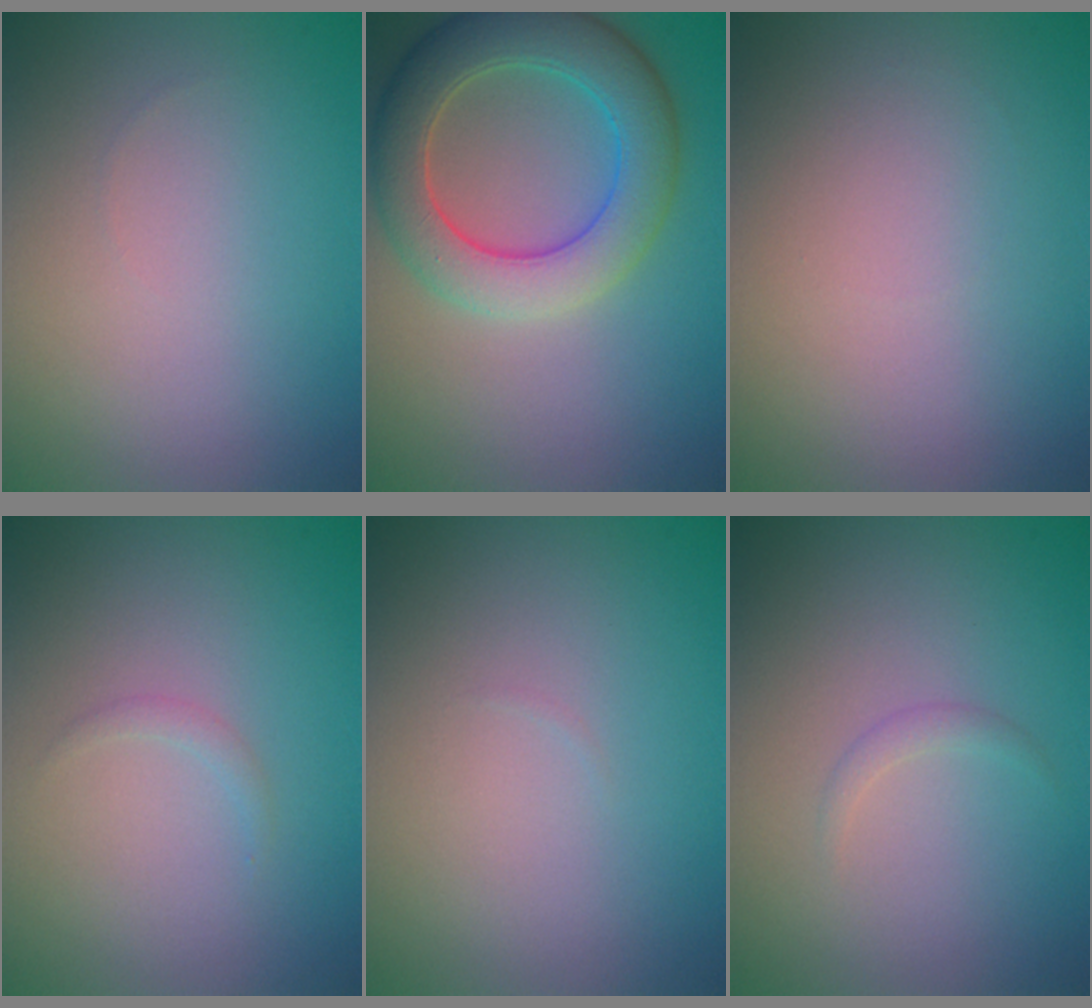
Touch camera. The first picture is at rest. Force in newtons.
{"total": 6.8, "press": 6.8, "slide": 0.3}
{"total": 0.0}
{"total": 0.7, "press": 0.7, "slide": 0.1}
{"total": 0.0}
{"total": 0.8, "press": 0.8, "slide": 0.1}